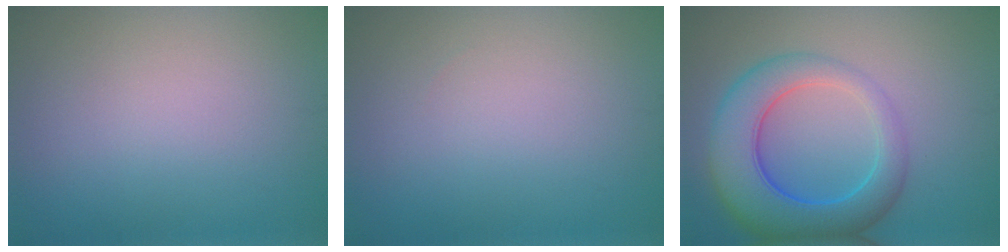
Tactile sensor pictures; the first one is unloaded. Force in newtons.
{"total": 0.0}
{"total": 8.1, "press": 8.1, "slide": 0.4}